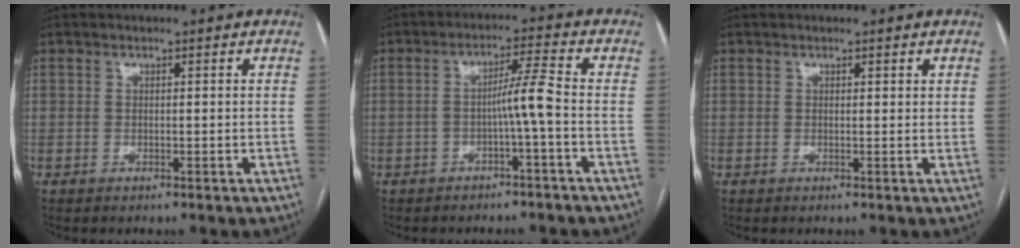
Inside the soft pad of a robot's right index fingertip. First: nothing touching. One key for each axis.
{"total": 4.8, "fx": -1.6, "fy": -0.8, "fz": 4.5, "tx": -0.076, "ty": 0.012, "tz": -0.026}
{"total": 0.7, "fx": 0.5, "fy": 0.2, "fz": 0.4, "tx": -0.004, "ty": -0.001, "tz": 0.004}